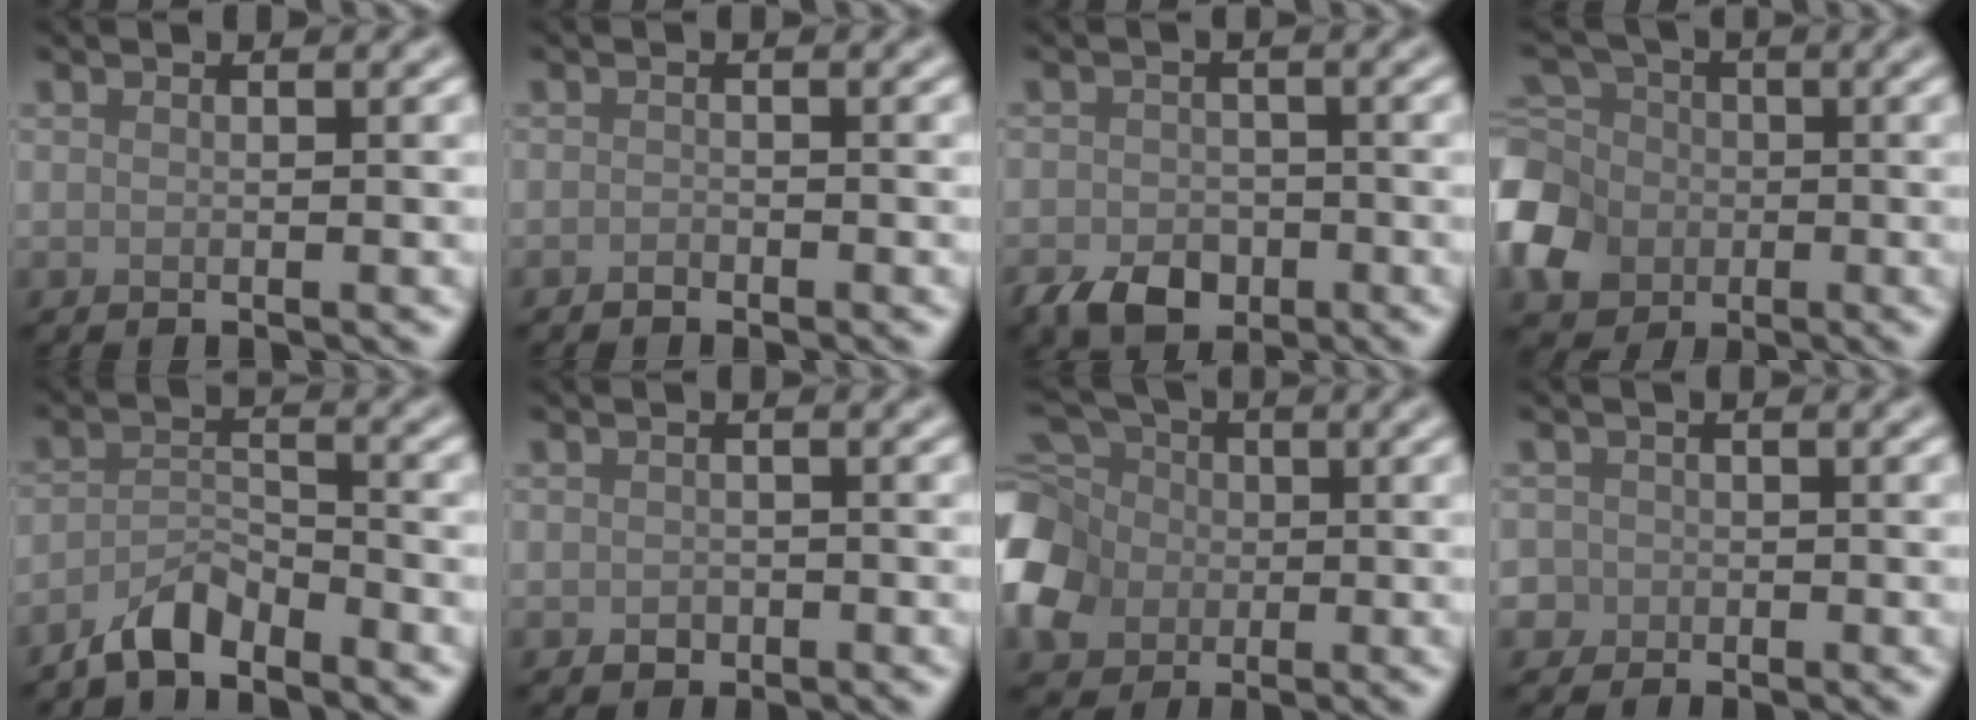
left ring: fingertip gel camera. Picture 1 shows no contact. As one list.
[{"total": 0.6, "force": [-0.4, 0.3, 0.2], "torque": [-0.002, -0.001, -0.009]}, {"total": 3.8, "force": [-2.0, 2.7, 1.8], "torque": [-0.030, -0.007, -0.041]}, {"total": 6.9, "force": [-2.0, 5.7, 3.5], "torque": [-0.093, 0.005, -0.054]}, {"total": 3.1, "force": [-2.7, 0.9, 1.2], "torque": [-0.025, 0.007, -0.057]}, {"total": 0.9, "force": [-0.4, 0.8, 0.3], "torque": [-0.002, -0.005, -0.008]}, {"total": 9.0, "force": [-0.9, 7.1, 5.5], "torque": [-0.129, 0.006, -0.029]}, {"total": 2.0, "force": [-0.4, 2.0, 0.1], "torque": [0.015, 0.007, -0.015]}]